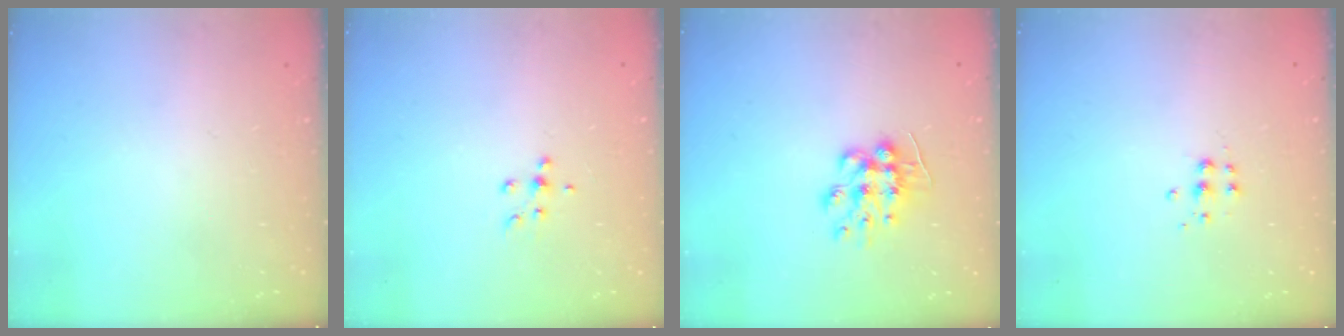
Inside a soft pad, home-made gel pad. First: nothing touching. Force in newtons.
{"total": 5.2, "press": 5.1, "slide": 0.9}
{"total": 9.2, "press": 9.2, "slide": 0.2}
{"total": 4.6, "press": 4.5, "slide": 0.4}